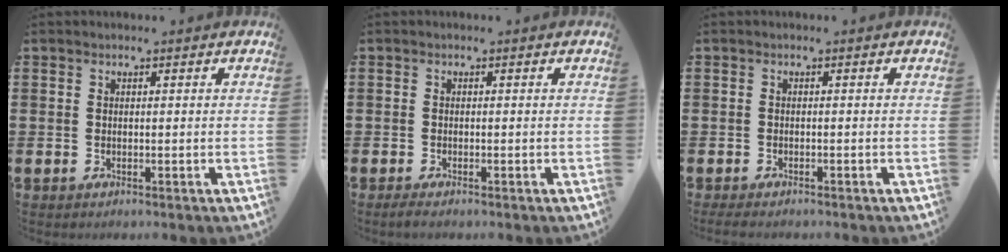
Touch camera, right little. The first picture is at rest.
{"total": 0.7, "force": [-0.4, 0.1, 0.6], "torque": [-0.010, -0.002, -0.008]}
{"total": 0.8, "force": [-0.7, 0.2, 0.4], "torque": [-0.008, -0.002, -0.014]}